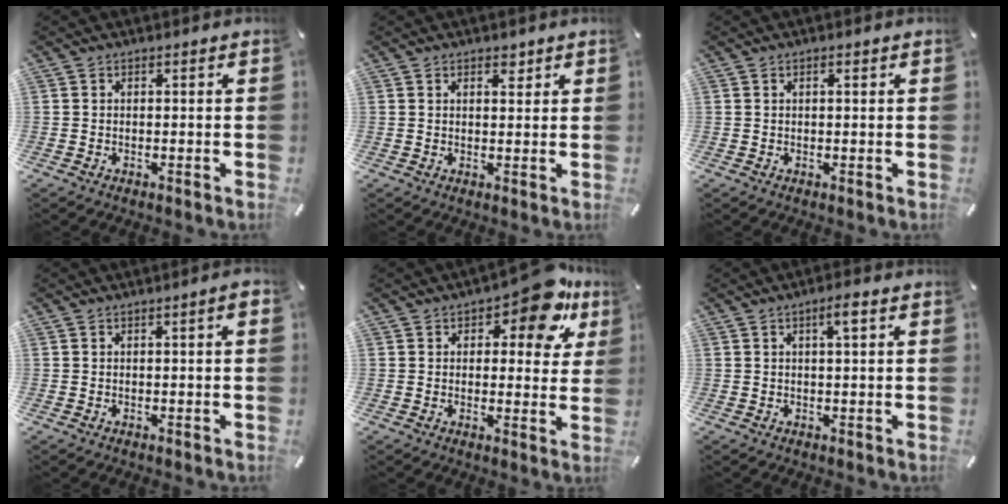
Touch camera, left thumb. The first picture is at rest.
{"total": 2.3, "force": [1.4, 1.3, 1.2], "torque": [-0.009, -0.005, 0.021]}
{"total": 1.0, "force": [0.4, 0.3, 0.9], "torque": [-0.018, 0.002, 0.006]}
{"total": 2.0, "force": [0.1, 0.3, 1.9], "torque": [-0.033, 0.002, 0.002]}
{"total": 12.4, "force": [7.3, 5.7, 8.3], "torque": [-0.095, -0.042, 0.120]}
{"total": 3.3, "force": [1.1, 0.5, 3.1], "torque": [-0.053, 0.001, 0.015]}